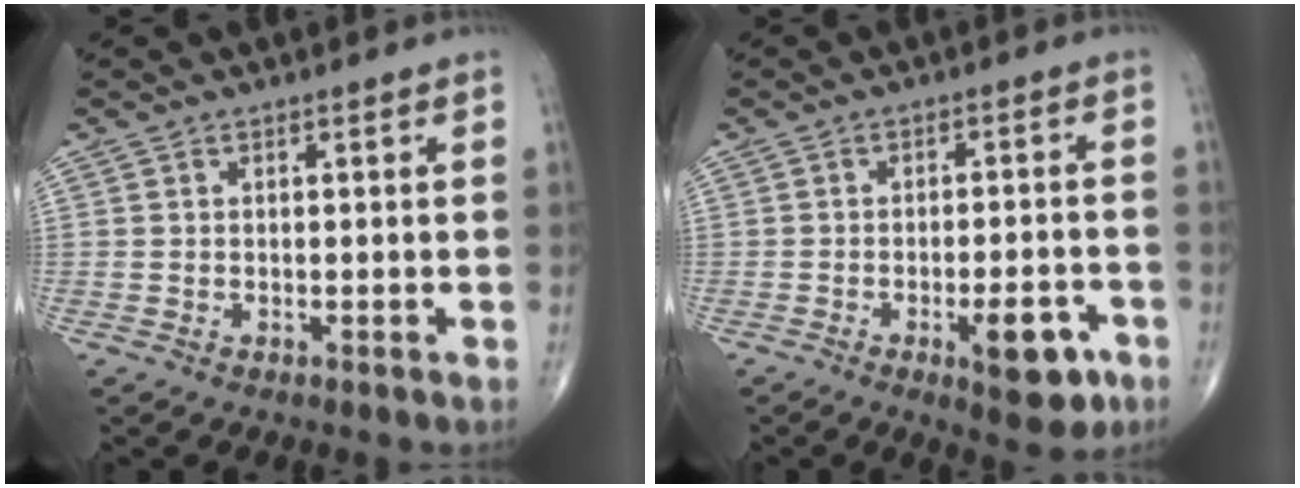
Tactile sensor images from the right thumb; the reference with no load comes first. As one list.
[{"total": 8.9, "force": [-4.1, 3.3, 7.2], "torque": [-0.084, 0.016, -0.051]}]